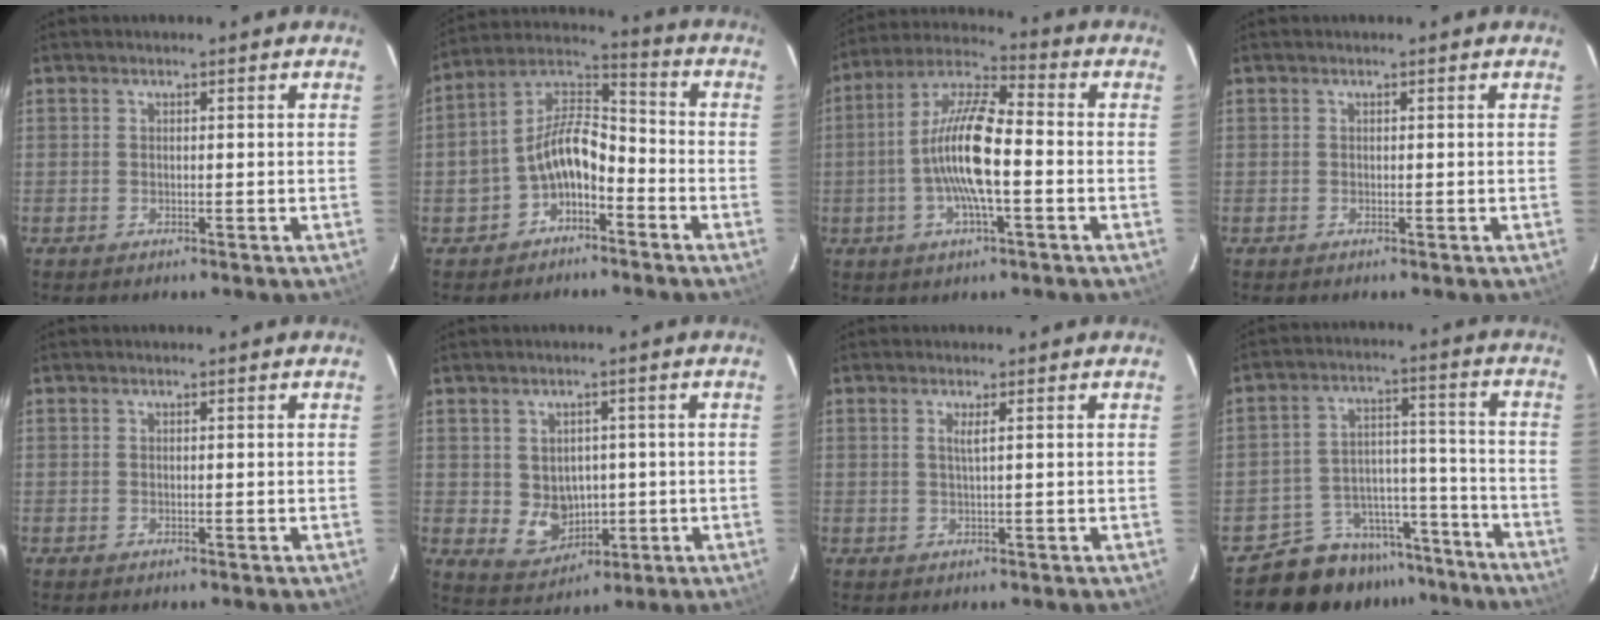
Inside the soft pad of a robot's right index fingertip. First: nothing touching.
{"total": 10.2, "force": [-4.5, 6.1, 6.9], "torque": [-0.144, 0.032, -0.075]}
{"total": 13.6, "force": [-2.6, 3.6, 12.8], "torque": [-0.257, 0.008, -0.055]}
{"total": 0.0}
{"total": 0.0}
{"total": 7.3, "force": [-0.1, 6.4, 3.5], "torque": [-0.071, 0.001, 0.023]}
{"total": 1.7, "force": [0.5, -0.2, 1.6], "torque": [-0.027, 0.002, 0.010]}
{"total": 15.1, "force": [-13.0, 7.6, 1.4], "torque": [-0.026, 0.072, -0.182]}